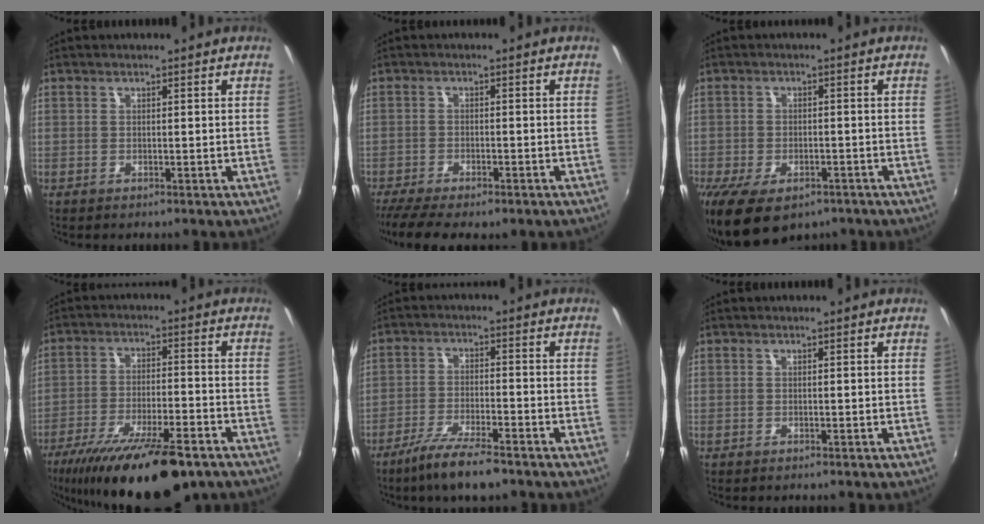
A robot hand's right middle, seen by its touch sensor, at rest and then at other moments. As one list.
[{"total": 9.8, "force": [-7.6, 2.6, 5.6], "torque": [-0.132, -0.041, -0.125]}, {"total": 10.0, "force": [-6.4, 5.1, 5.8], "torque": [-0.127, -0.034, -0.100]}, {"total": 20.7, "force": [-15.0, 5.3, 13.4], "torque": [-0.243, -0.046, -0.232]}, {"total": 8.8, "force": [-6.7, 1.6, 5.6], "torque": [-0.128, -0.018, -0.122]}, {"total": 0.0}]